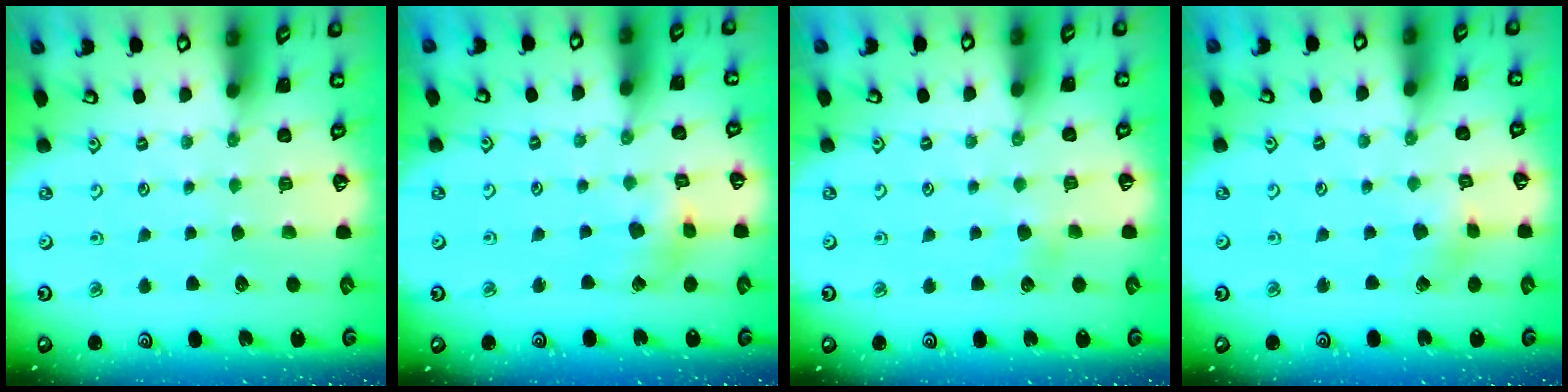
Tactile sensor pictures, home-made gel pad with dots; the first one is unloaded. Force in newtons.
{"total": 5.4, "press": 5.3, "slide": 0.7}
{"total": 3.6, "press": 3.5, "slide": 0.8}
{"total": 3.1, "press": 3.1, "slide": 0.2}